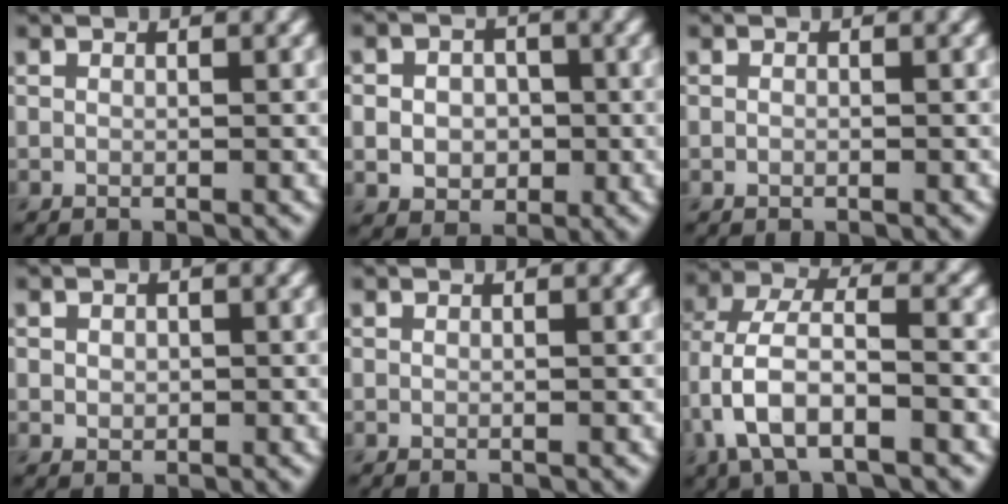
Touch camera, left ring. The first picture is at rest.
{"total": 4.6, "force": [-0.2, 3.8, 2.6], "torque": [-0.036, 0.001, -0.013]}
{"total": 0.0}
{"total": 1.0, "force": [0.1, 0.9, 0.4], "torque": [-0.005, -0.001, 0.001]}
{"total": 0.0}
{"total": 7.9, "force": [-2.6, 4.2, 6.2], "torque": [-0.125, 0.014, -0.055]}